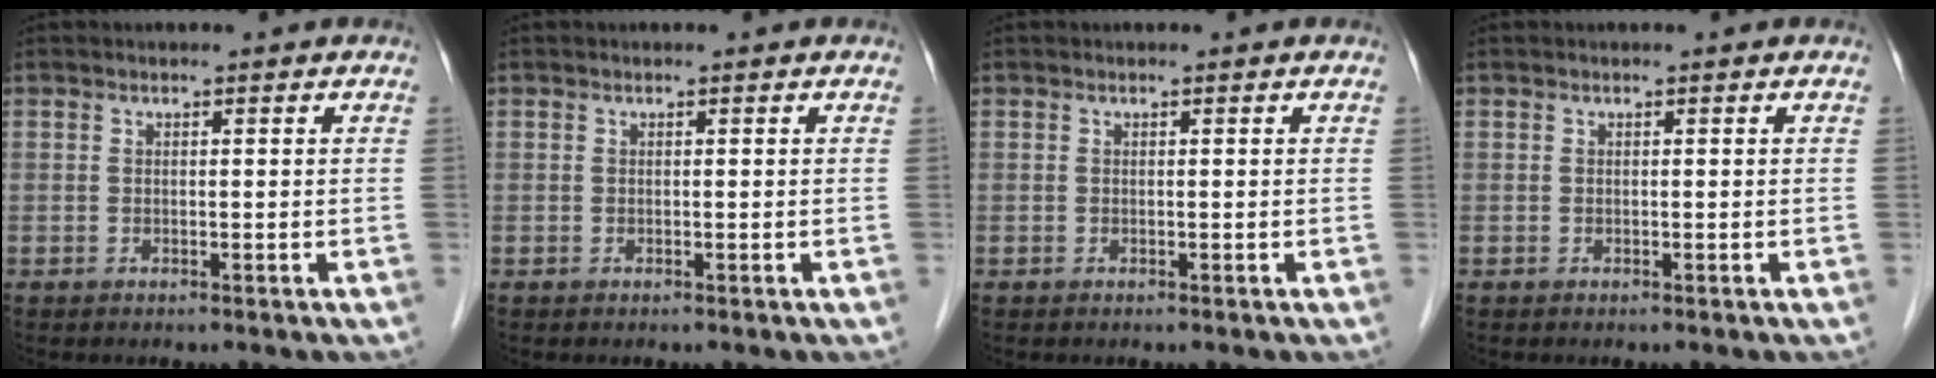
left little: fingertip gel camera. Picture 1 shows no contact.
{"total": 0.0}
{"total": 0.0}
{"total": 0.0}